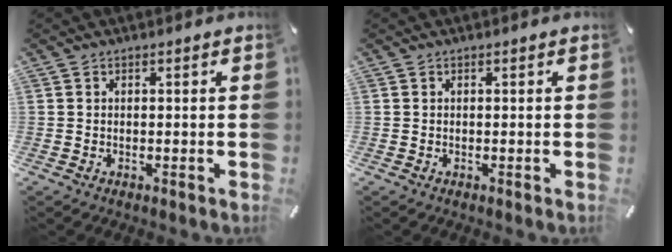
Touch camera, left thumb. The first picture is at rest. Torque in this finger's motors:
{"motor_torque": [-0.02, -0.02, 0.00, -0.01, 0.00]}